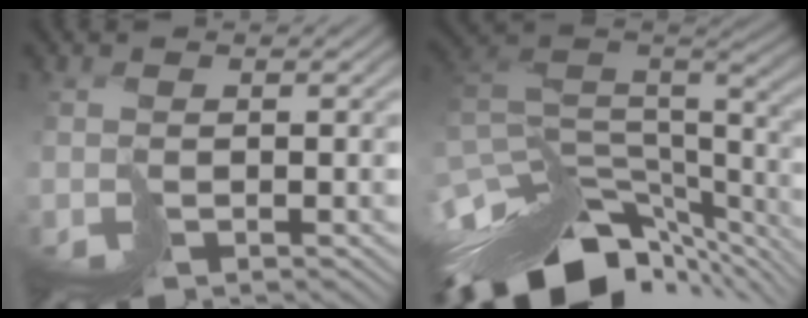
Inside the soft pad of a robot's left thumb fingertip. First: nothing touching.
{"total": 13.6, "force": [-8.0, 6.3, 9.0], "torque": [-0.200, -0.012, -0.125]}